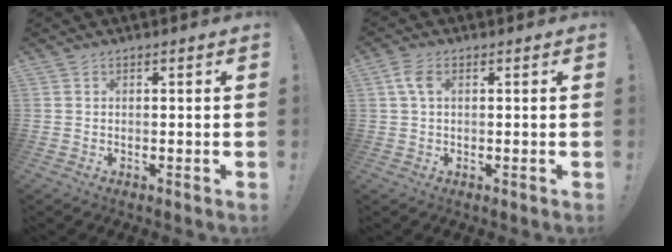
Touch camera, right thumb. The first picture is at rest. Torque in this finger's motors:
{"motor_torque": [0.92, 1.13, 0.41, -0.41, 0.00]}